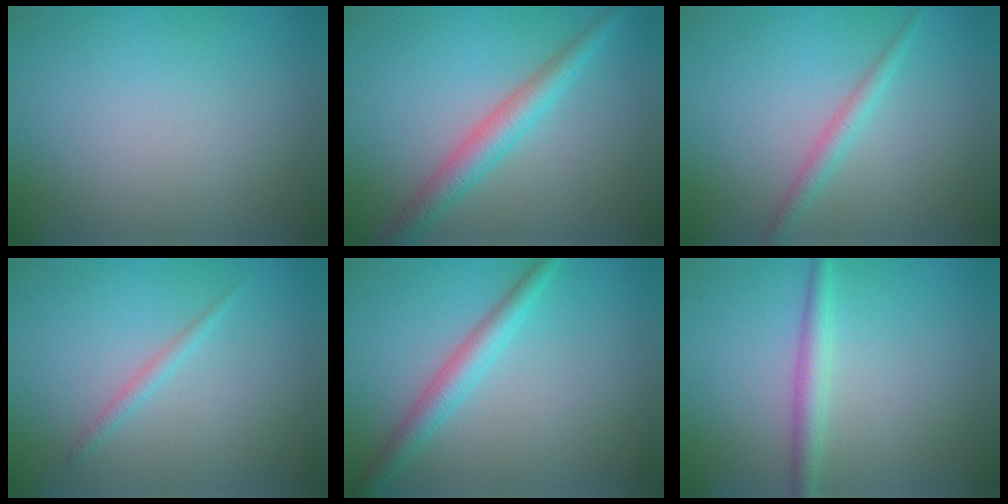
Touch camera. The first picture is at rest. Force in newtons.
{"total": 3.6, "press": 3.6, "slide": 0.0}
{"total": 1.8, "press": 1.8, "slide": 0.0}
{"total": 1.1, "press": 1.1, "slide": 0.1}
{"total": 3.0, "press": 3.0, "slide": 0.1}
{"total": 2.2, "press": 2.2, "slide": 0.0}